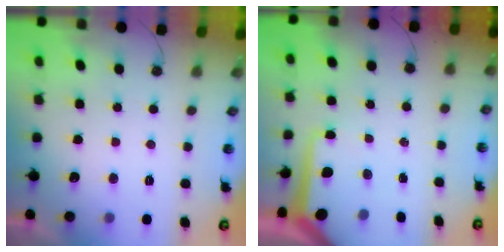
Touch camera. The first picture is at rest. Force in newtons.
{"total": 8.3, "press": 8.3, "slide": 0.7}